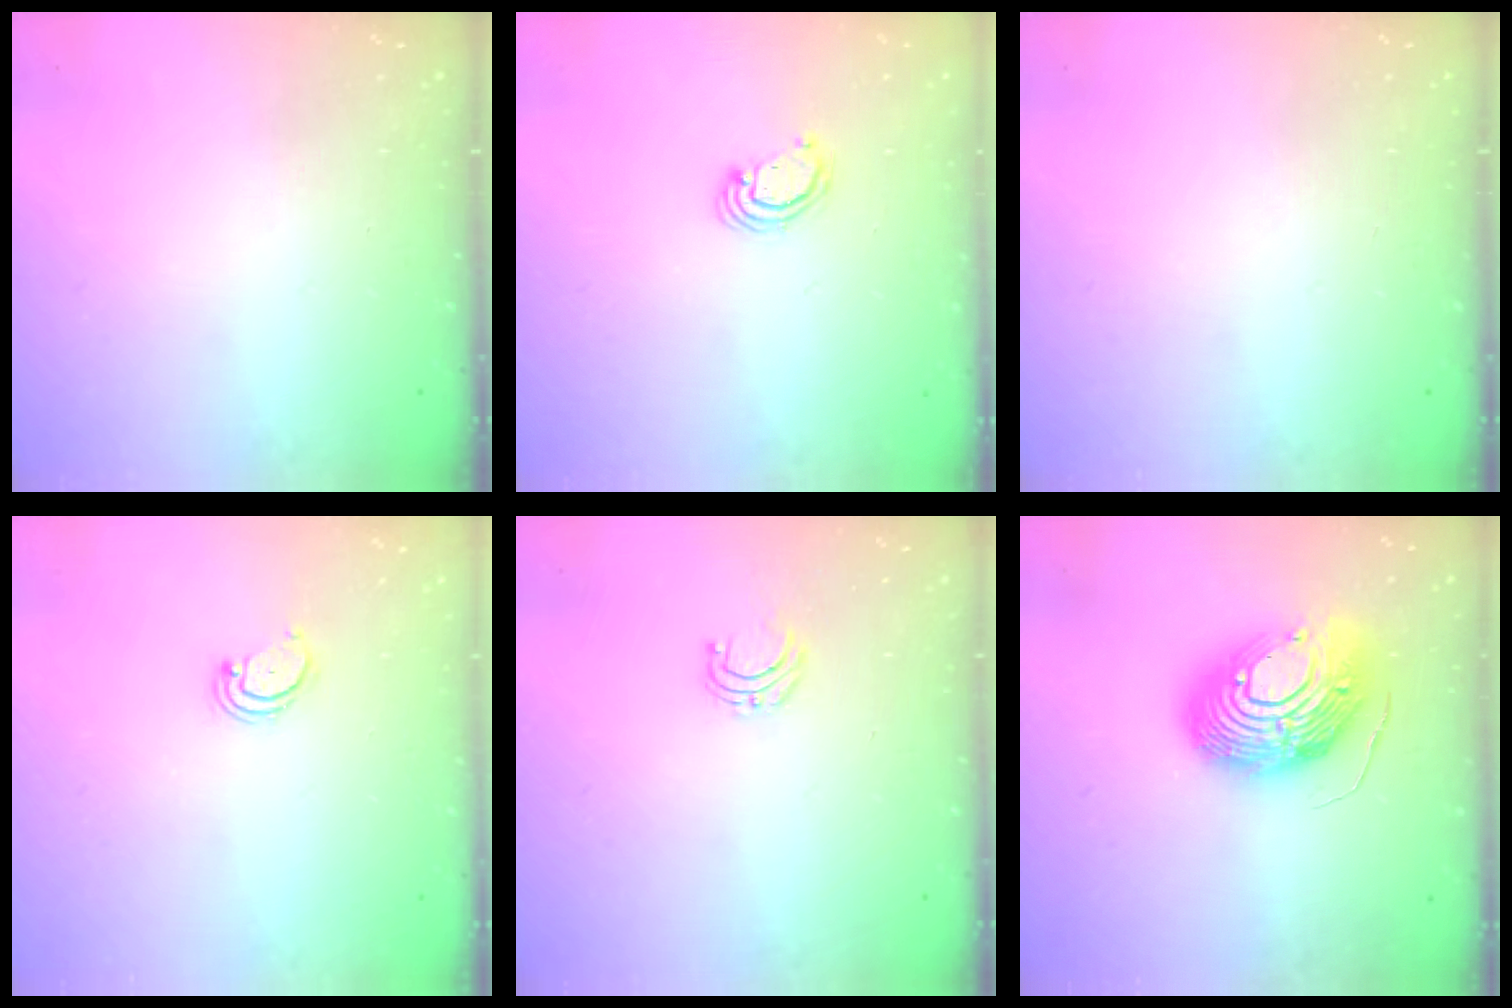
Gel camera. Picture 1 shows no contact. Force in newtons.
{"total": 2.5, "press": 2.5, "slide": 0.2}
{"total": 0.0}
{"total": 2.6, "press": 2.5, "slide": 0.5}
{"total": 4.0, "press": 4.0, "slide": 0.3}
{"total": 16.9, "press": 16.8, "slide": 1.6}